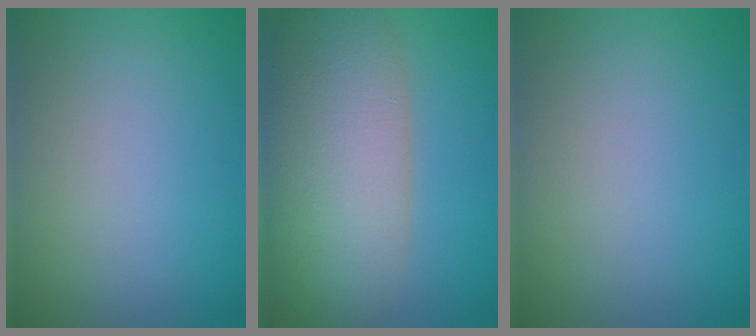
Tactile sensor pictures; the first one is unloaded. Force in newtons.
{"total": 10.2, "press": 10.2, "slide": 0.9}
{"total": 0.0}